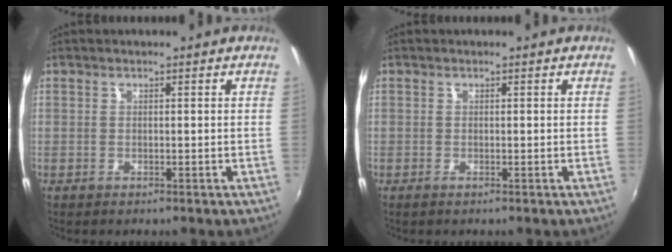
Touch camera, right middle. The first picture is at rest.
{"total": 0.0}